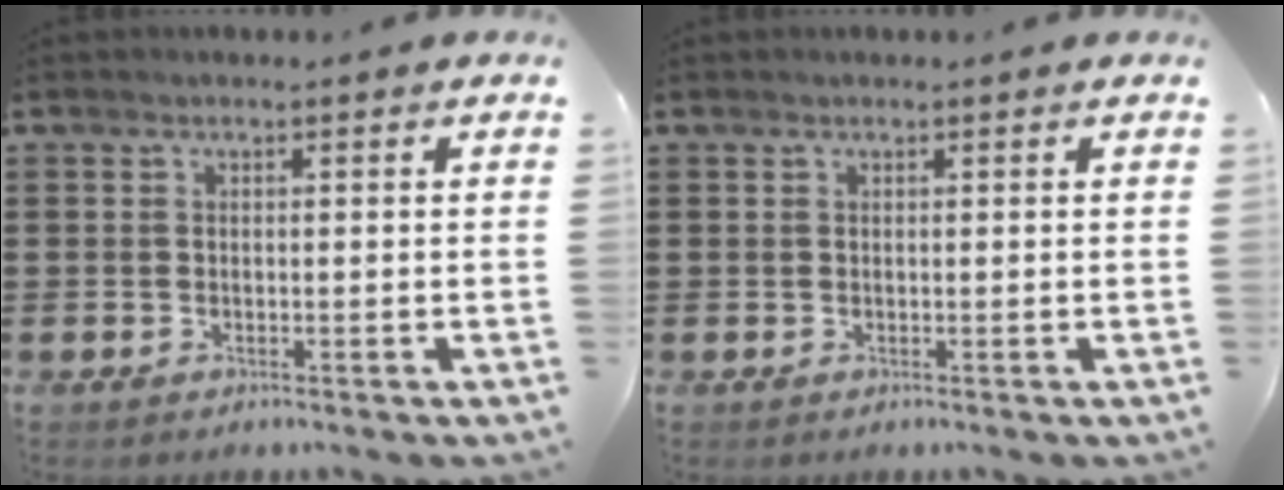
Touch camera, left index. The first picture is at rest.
{"total": 0.0}